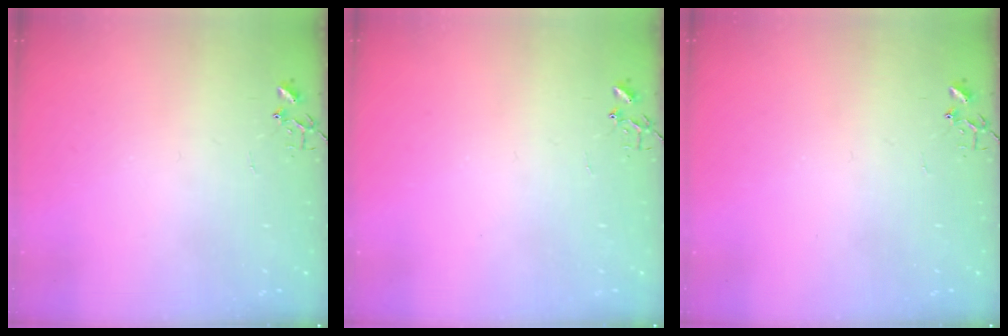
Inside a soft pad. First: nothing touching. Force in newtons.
{"total": 0.0}
{"total": 0.0}